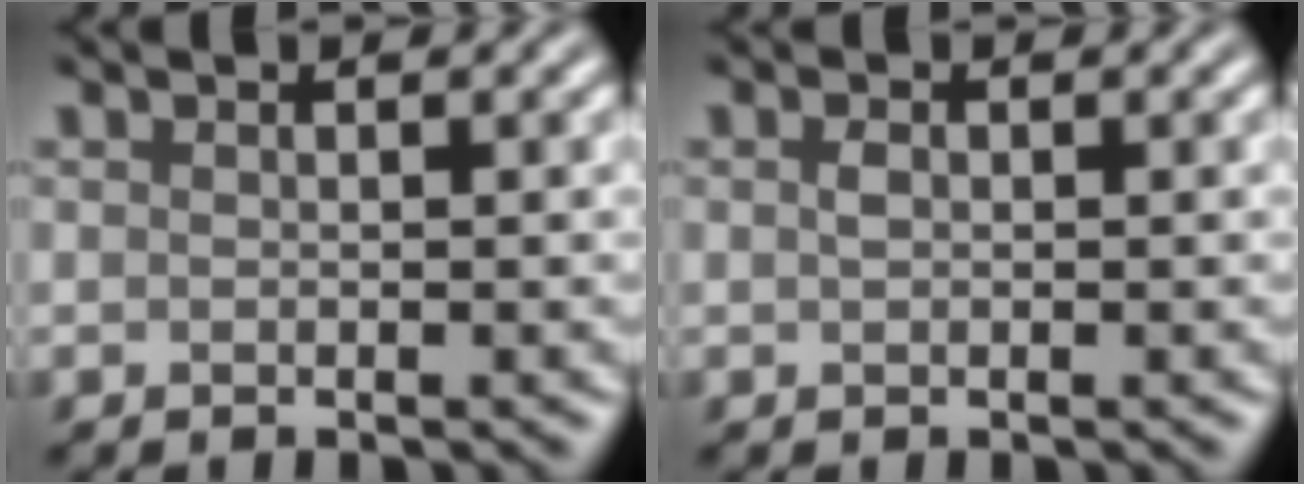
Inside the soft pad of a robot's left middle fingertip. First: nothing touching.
{"total": 0.7, "force": [0.1, 0.5, 0.5], "torque": [-0.013, 0.000, 0.002]}